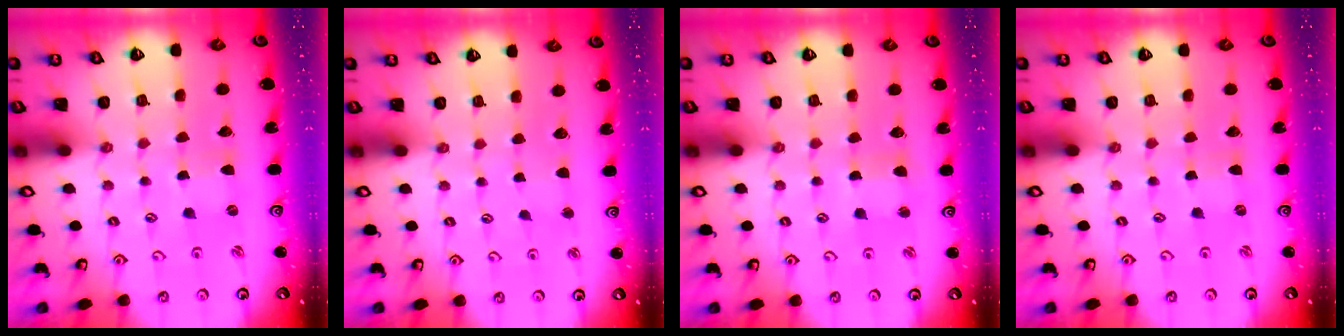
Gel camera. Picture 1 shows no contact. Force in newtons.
{"total": 2.2, "press": 2.2, "slide": 0.3}
{"total": 1.9, "press": 1.8, "slide": 0.3}
{"total": 0.0}